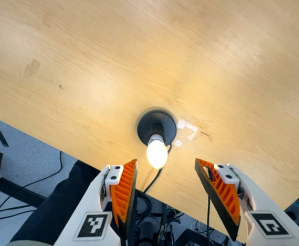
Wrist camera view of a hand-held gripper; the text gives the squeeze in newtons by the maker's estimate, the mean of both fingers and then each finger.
{"total": 0.0}